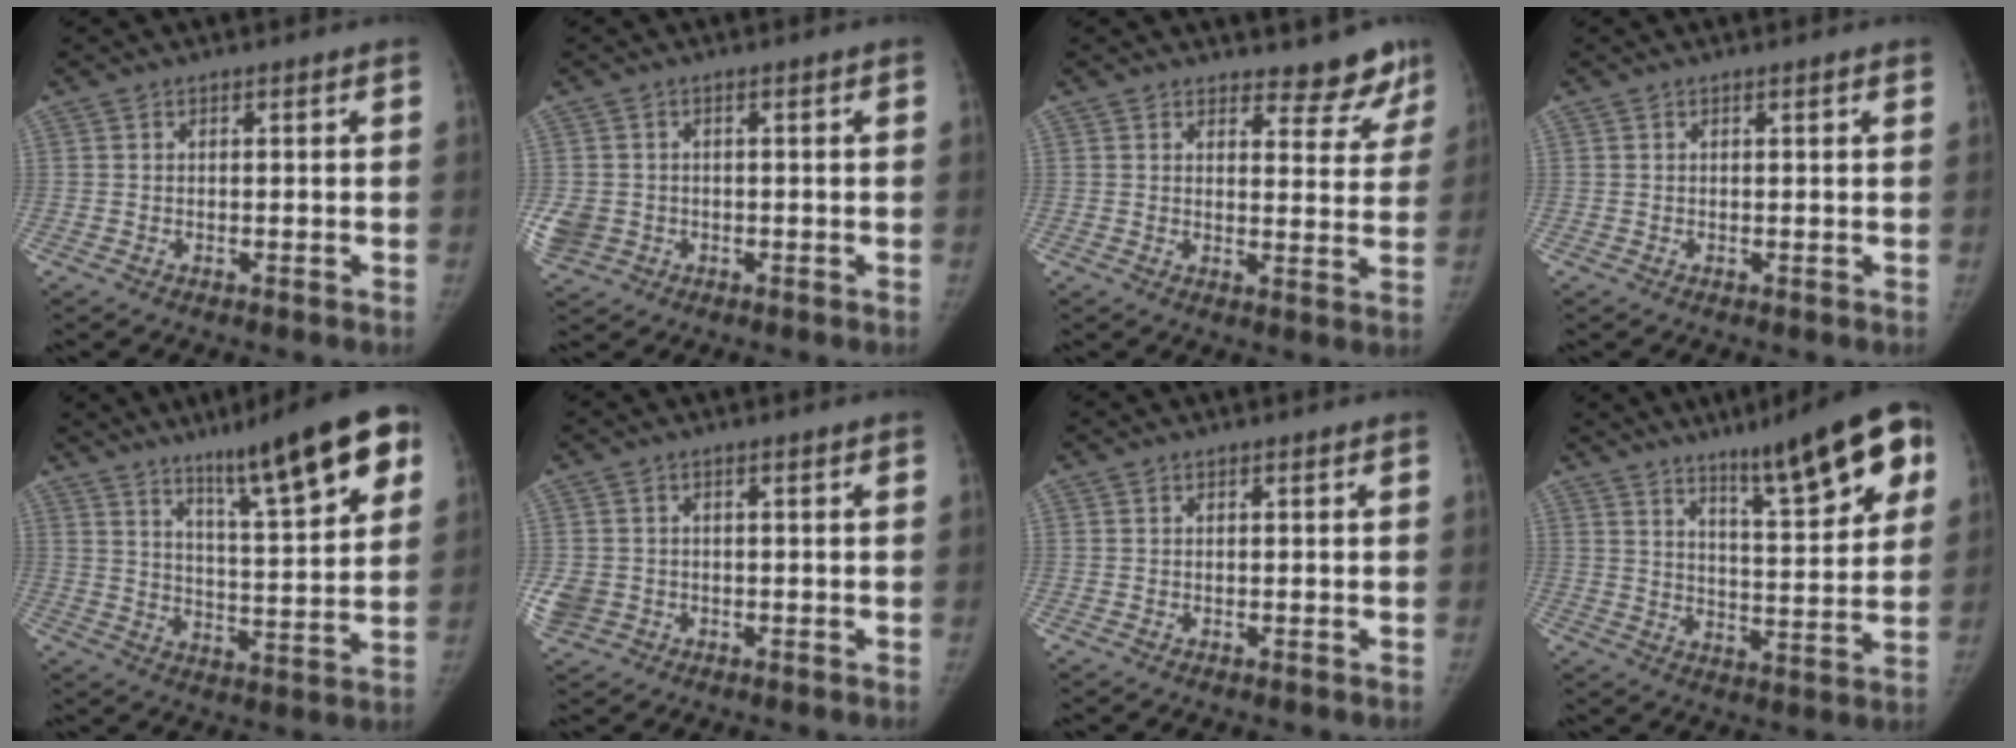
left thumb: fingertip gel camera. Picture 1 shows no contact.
{"total": 5.7, "force": [-1.4, 5.2, 2.1], "torque": [-0.058, 0.005, -0.015]}
{"total": 7.2, "force": [6.3, 2.9, 1.7], "torque": [0.020, -0.047, 0.068]}
{"total": 1.0, "force": [0.7, 0.1, 0.8], "torque": [-0.008, 0.003, 0.008]}
{"total": 18.7, "force": [10.4, 3.2, 15.2], "torque": [-0.194, -0.039, 0.159]}
{"total": 5.0, "force": [-1.2, 4.5, 1.7], "torque": [-0.046, 0.007, -0.014]}
{"total": 0.0}
{"total": 17.1, "force": [9.3, 3.5, 14.0], "torque": [-0.167, -0.036, 0.137]}